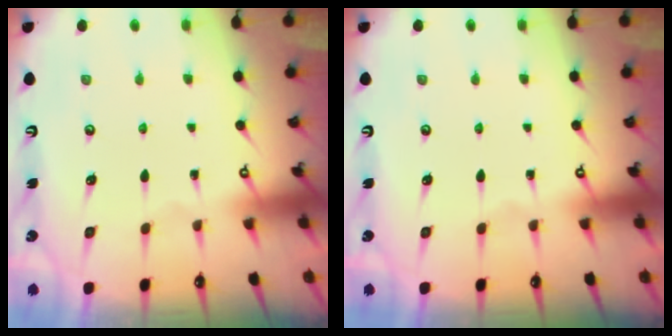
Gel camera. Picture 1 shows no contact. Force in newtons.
{"total": 0.0}